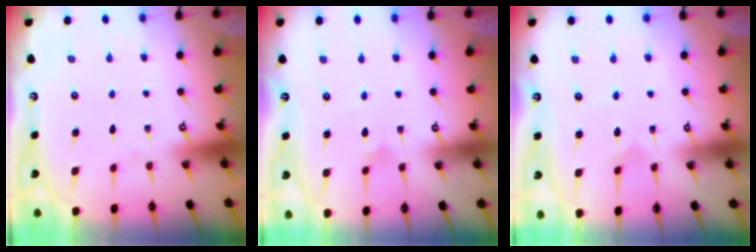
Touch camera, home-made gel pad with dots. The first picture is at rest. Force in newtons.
{"total": 2.5, "press": 2.5, "slide": 0.1}
{"total": 3.5, "press": 3.5, "slide": 0.3}